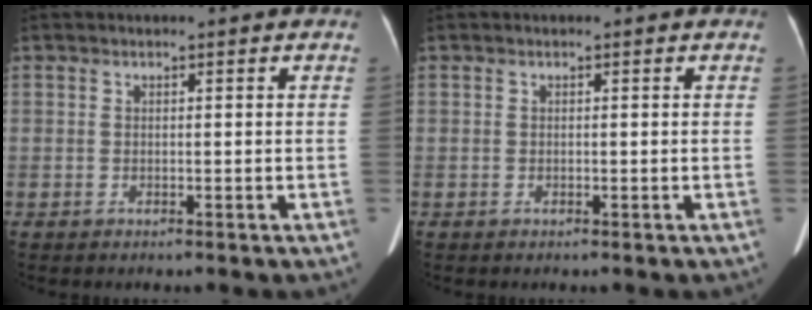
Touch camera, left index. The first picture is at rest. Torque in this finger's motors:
{"motor_torque": [-0.11, 0.08, -0.03, -0.01]}